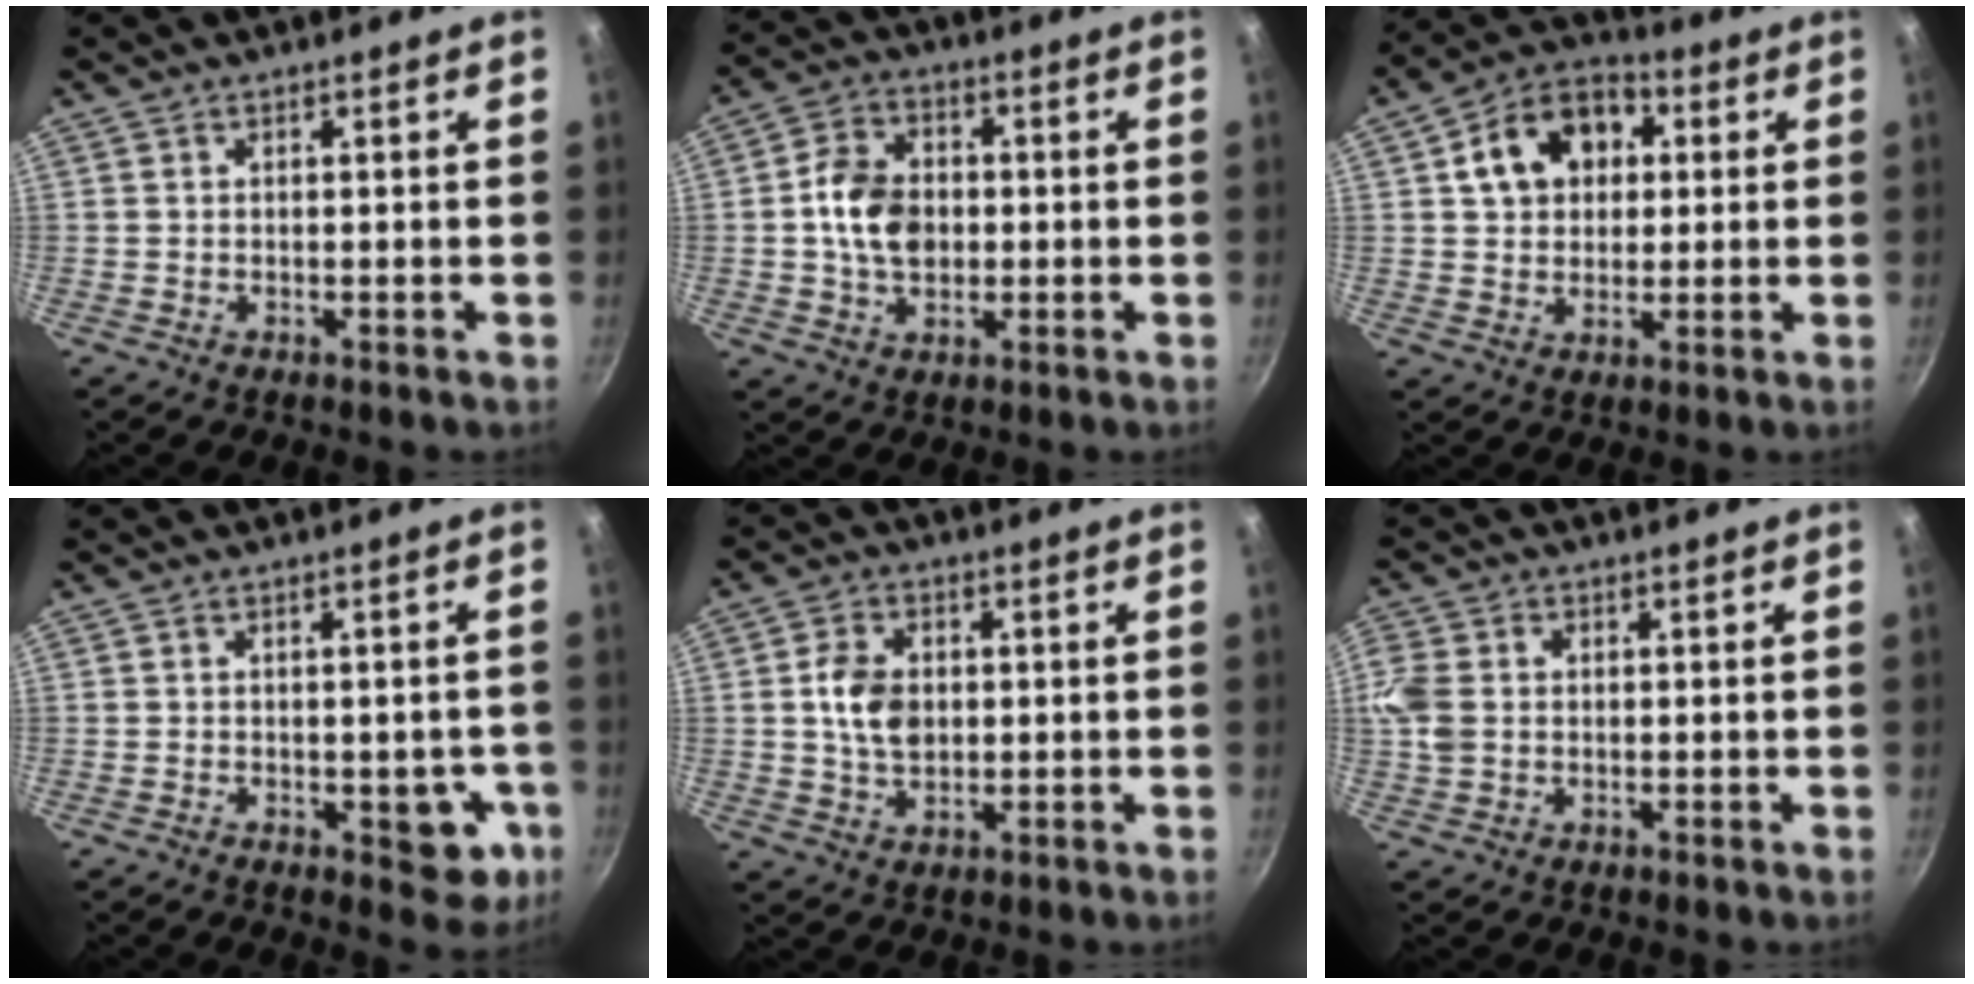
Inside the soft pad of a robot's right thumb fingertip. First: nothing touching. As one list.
[{"total": 10.0, "force": [-0.1, 7.4, 6.8], "torque": [-0.100, 0.014, -0.009]}, {"total": 12.7, "force": [3.1, 9.7, 7.6], "torque": [-0.097, 0.022, 0.038]}, {"total": 7.2, "force": [-2.0, 3.9, 5.7], "torque": [-0.032, 0.003, -0.021]}, {"total": 7.6, "force": [0.6, 5.4, 5.4], "torque": [-0.085, 0.003, 0.009]}, {"total": 6.5, "force": [0.4, 5.1, 4.0], "torque": [-0.082, 0.004, -0.001]}]